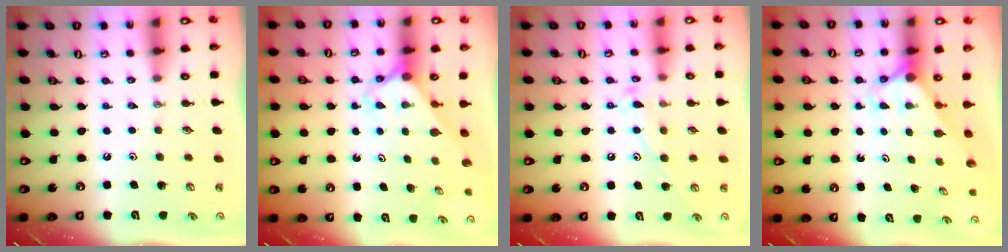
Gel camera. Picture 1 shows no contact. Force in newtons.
{"total": 2.3, "press": 2.3, "slide": 0.1}
{"total": 10.3, "press": 10.3, "slide": 0.6}
{"total": 2.7, "press": 2.7, "slide": 0.0}